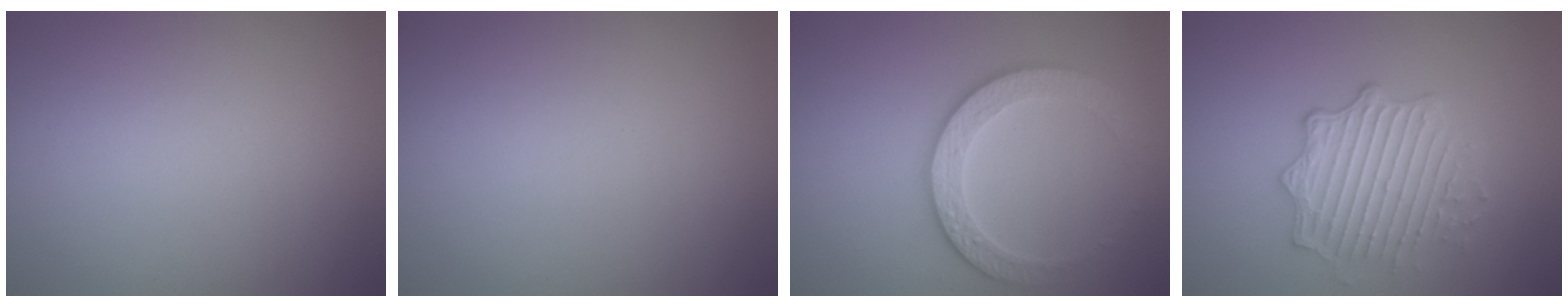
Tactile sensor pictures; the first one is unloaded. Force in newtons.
{"total": 0.0}
{"total": 3.7, "press": 3.3, "slide": 1.5}
{"total": 4.2, "press": 3.8, "slide": 1.8}